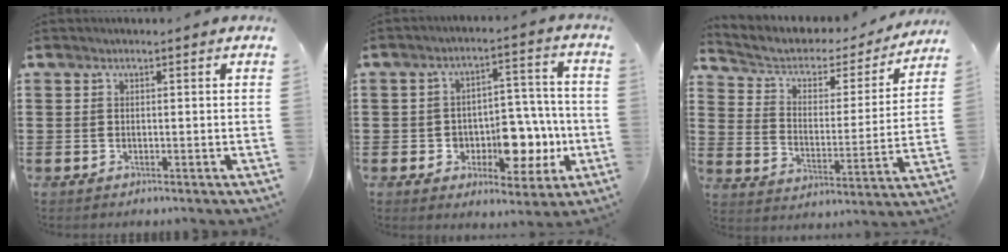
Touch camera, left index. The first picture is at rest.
{"total": 8.8, "force": [-2.7, 6.2, 5.8], "torque": [-0.079, 0.016, -0.044]}
{"total": 4.0, "force": [2.8, 2.4, 1.6], "torque": [-0.051, -0.019, 0.040]}